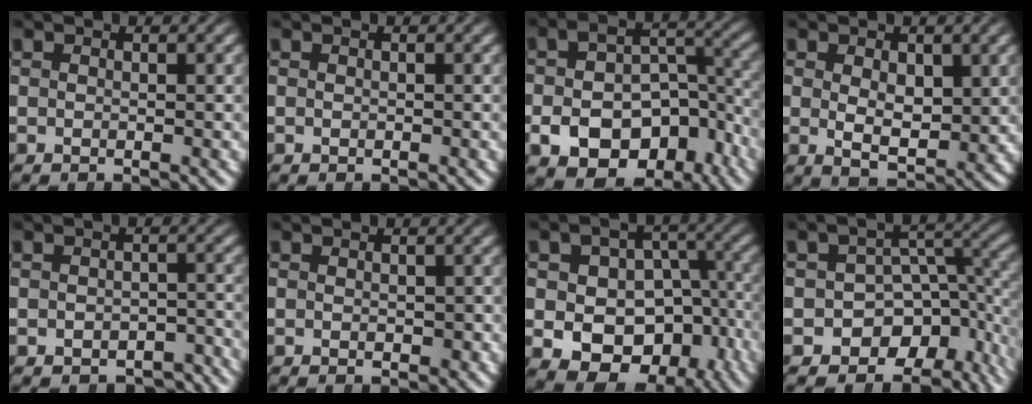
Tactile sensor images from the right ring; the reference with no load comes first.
{"total": 0.0}
{"total": 10.7, "force": [-4.3, 7.5, 6.3], "torque": [-0.088, -0.031, -0.057]}
{"total": 3.8, "force": [0.2, 2.1, 3.1], "torque": [-0.048, -0.028, 0.018]}
{"total": 3.1, "force": [-2.9, 1.0, 0.3], "torque": [0.010, -0.006, -0.046]}
{"total": 1.0, "force": [-0.3, 0.8, 0.6], "torque": [-0.005, -0.008, 0.000]}
{"total": 11.7, "force": [-3.3, 9.2, 6.4], "torque": [-0.112, -0.061, -0.027]}
{"total": 11.4, "force": [-4.1, 8.9, 5.8], "torque": [-0.081, -0.037, -0.059]}